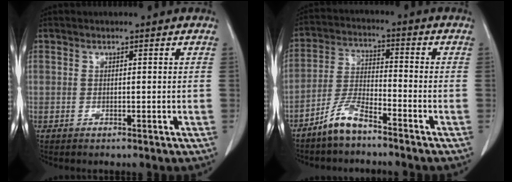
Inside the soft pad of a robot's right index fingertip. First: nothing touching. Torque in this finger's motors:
{"motor_torque": [0.51, -0.26, 0.29, 0.08]}